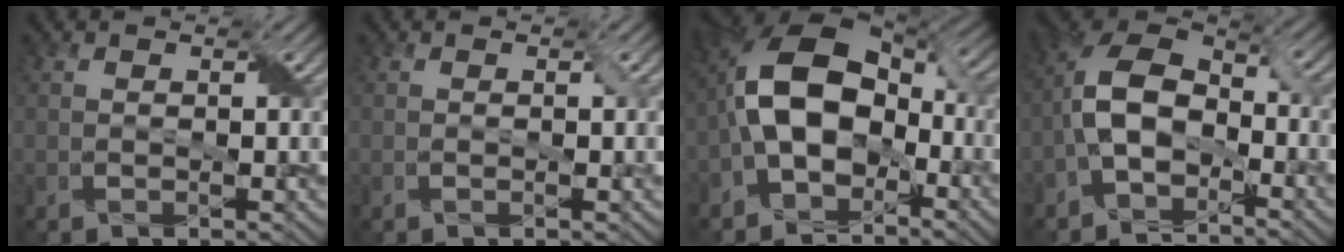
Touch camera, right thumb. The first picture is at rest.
{"total": 0.6, "force": [0.0, 0.0, 0.6], "torque": [-0.011, 0.000, -0.001]}
{"total": 14.1, "force": [-2.8, 9.0, 10.4], "torque": [-0.205, 0.007, -0.068]}
{"total": 9.3, "force": [-3.1, 5.6, 6.7], "torque": [-0.141, 0.009, -0.076]}